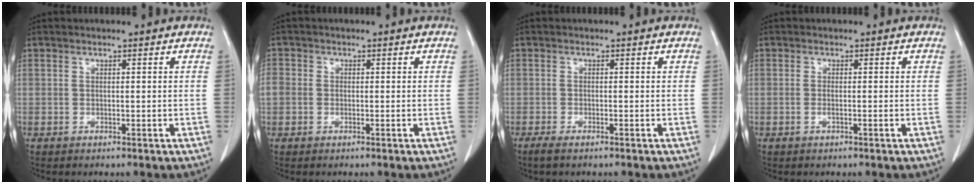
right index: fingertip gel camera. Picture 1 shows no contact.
{"total": 5.0, "force": [0.0, 4.5, 2.0], "torque": [-0.070, 0.018, 0.004]}
{"total": 2.1, "force": [-1.6, 0.3, 1.4], "torque": [-0.025, -0.005, -0.024]}
{"total": 1.0, "force": [-0.3, 0.0, 1.0], "torque": [-0.021, -0.003, -0.003]}